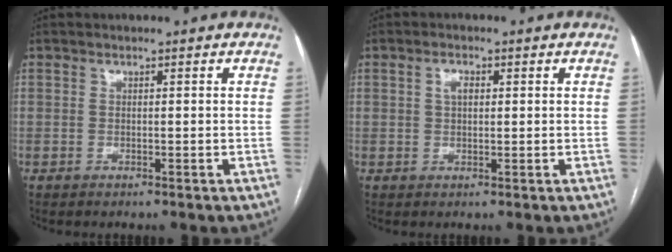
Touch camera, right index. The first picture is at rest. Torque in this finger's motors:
{"motor_torque": [0.21, 0.21, 0.00, 0.03]}